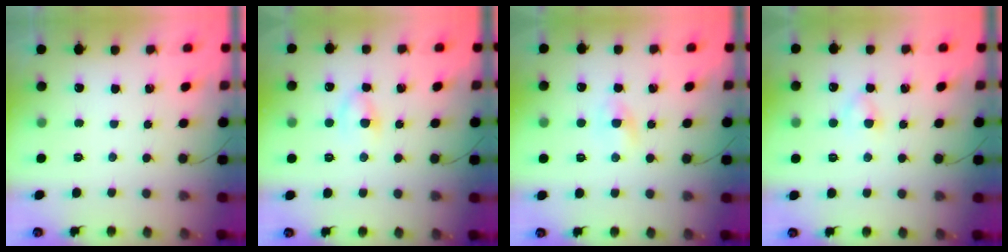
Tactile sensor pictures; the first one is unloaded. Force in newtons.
{"total": 4.3, "press": 4.0, "slide": 1.5}
{"total": 1.3, "press": 1.2, "slide": 0.5}
{"total": 3.2, "press": 3.1, "slide": 0.9}